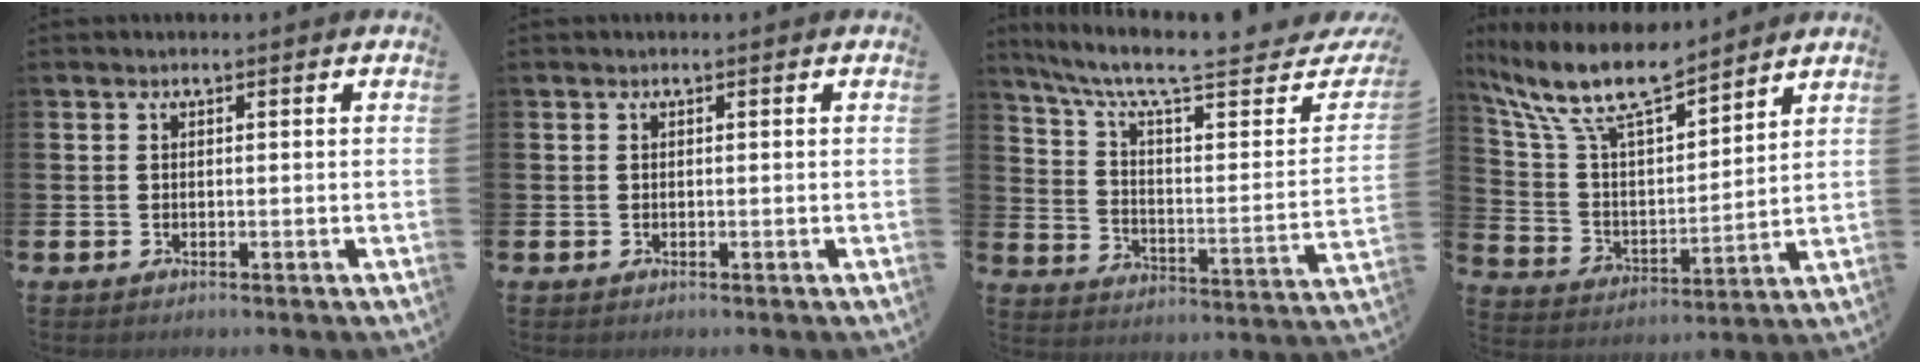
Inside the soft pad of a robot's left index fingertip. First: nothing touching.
{"total": 0.0}
{"total": 7.8, "force": [6.0, 2.0, 4.5], "torque": [-0.101, -0.053, 0.093]}
{"total": 11.4, "force": [9.9, 2.4, 5.2], "torque": [-0.149, -0.052, 0.173]}